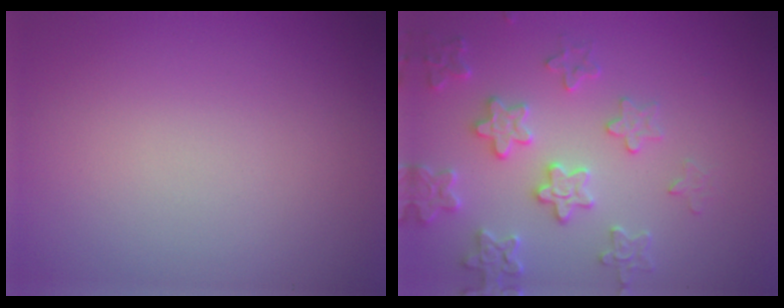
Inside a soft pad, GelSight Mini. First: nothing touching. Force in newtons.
{"total": 4.0, "press": 3.8, "slide": 1.2}